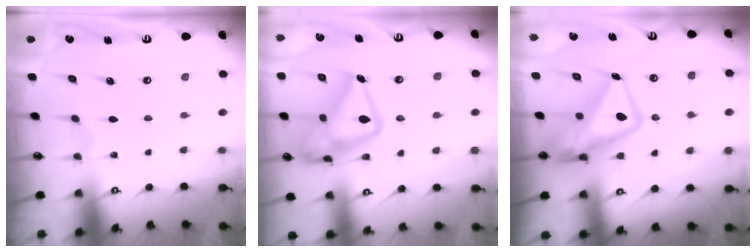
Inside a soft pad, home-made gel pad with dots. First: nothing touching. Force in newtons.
{"total": 21.7, "press": 21.7, "slide": 1.6}
{"total": 14.7, "press": 14.5, "slide": 2.3}